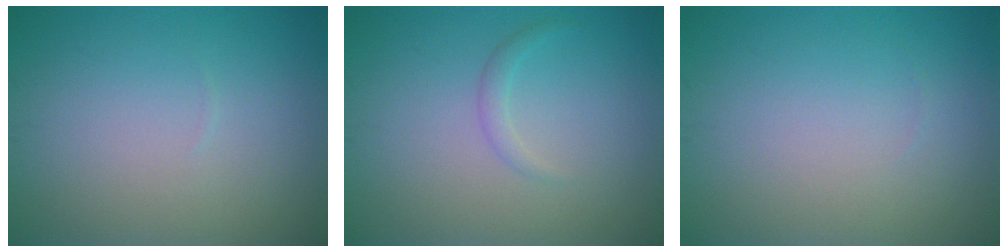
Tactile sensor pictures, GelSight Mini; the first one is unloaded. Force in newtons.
{"total": 1.0, "press": 1.0, "slide": 0.1}
{"total": 0.0}